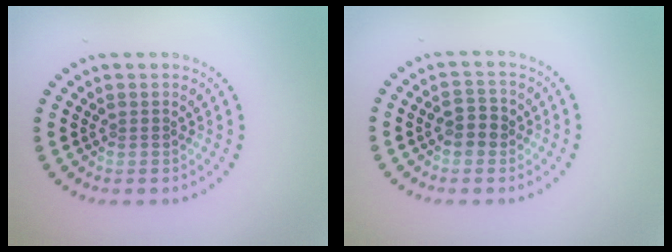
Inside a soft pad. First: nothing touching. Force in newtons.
{"total": 2.4, "press": 2.3, "slide": 0.6}